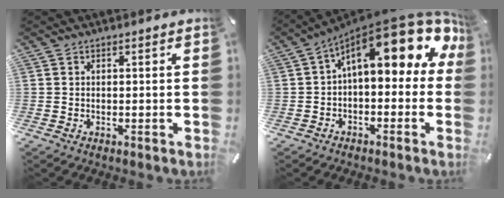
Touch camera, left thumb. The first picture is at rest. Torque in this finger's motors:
{"motor_torque": [1.18, 1.15, 2.29, -0.47, 0.43]}